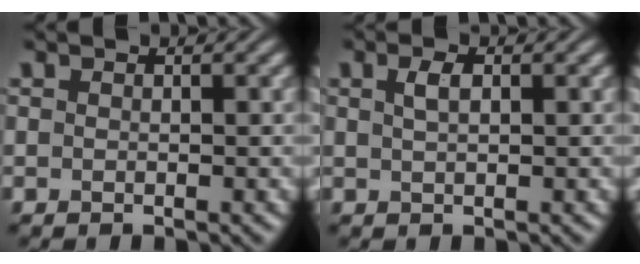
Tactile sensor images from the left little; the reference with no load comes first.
{"total": 1.6, "force": [0.7, 0.7, 1.3], "torque": [-0.027, 0.005, 0.013]}